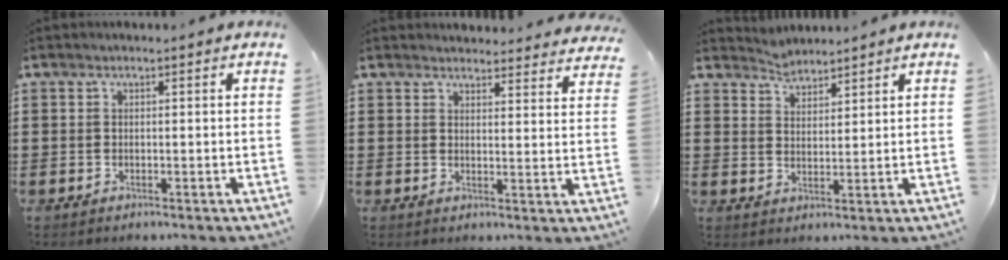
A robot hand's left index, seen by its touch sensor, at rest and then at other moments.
{"total": 3.3, "force": [3.3, 0.4, 0.1], "torque": [-0.007, -0.017, 0.059]}
{"total": 3.0, "force": [2.9, 0.4, -0.7], "torque": [0.003, -0.007, 0.056]}